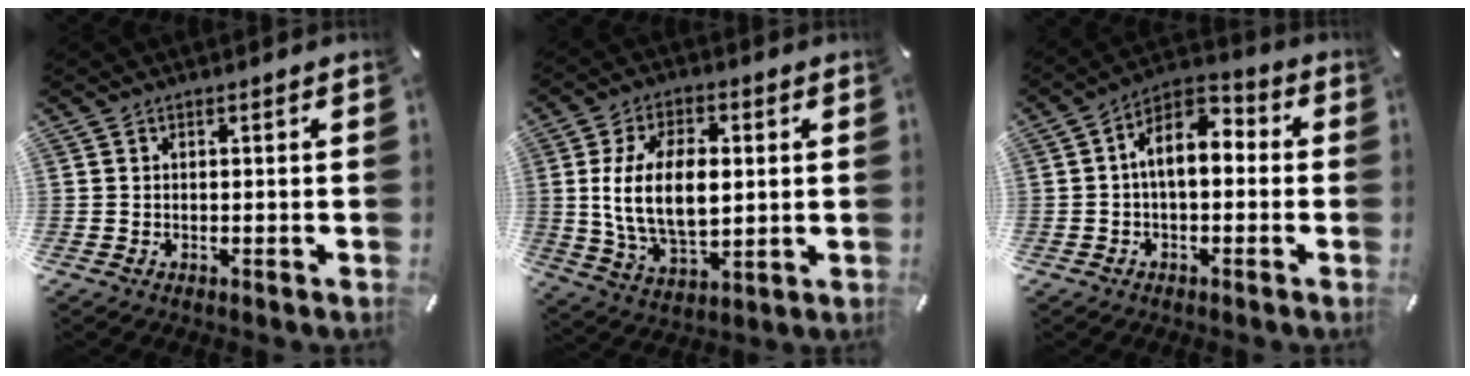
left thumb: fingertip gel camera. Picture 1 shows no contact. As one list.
[{"total": 15.4, "force": [1.6, 9.2, 12.2], "torque": [-0.262, 0.003, 0.027]}, {"total": 8.5, "force": [0.5, 5.1, 6.8], "torque": [-0.129, 0.001, 0.006]}]